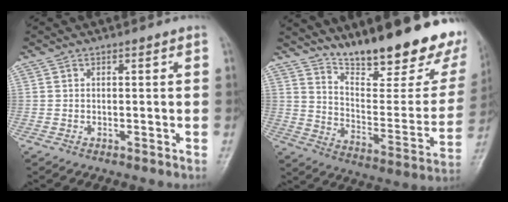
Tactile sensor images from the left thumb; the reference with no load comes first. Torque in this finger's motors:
{"motor_torque": [2.17, 1.57, 1.41, -1.36, 0.10]}